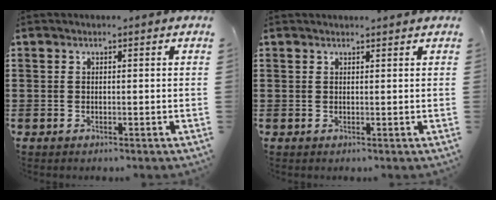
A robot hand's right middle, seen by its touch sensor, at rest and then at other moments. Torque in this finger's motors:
{"motor_torque": [-0.04, 0.01, 0.28, 0.01]}